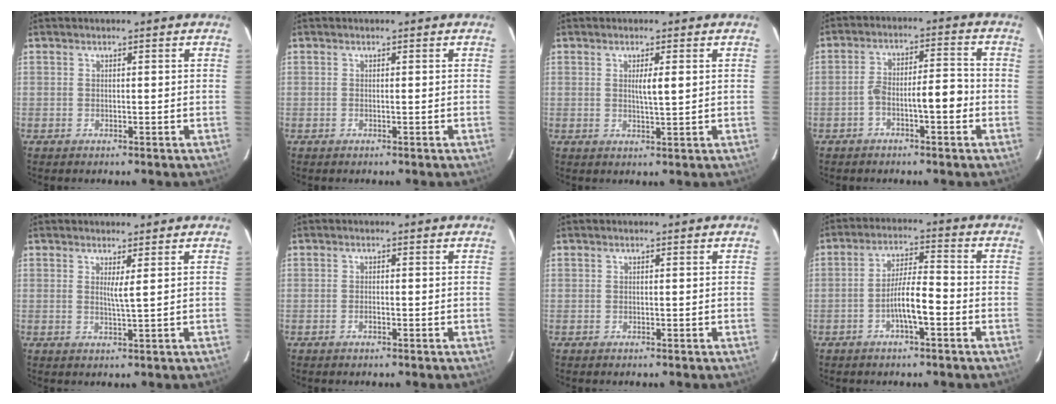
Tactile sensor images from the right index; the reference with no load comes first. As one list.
[{"total": 0.0}, {"total": 2.7, "force": [0.6, 0.1, 2.7], "torque": [-0.048, -0.003, 0.009]}, {"total": 6.6, "force": [-2.4, 1.5, 5.9], "torque": [-0.105, 0.031, -0.038]}, {"total": 1.7, "force": [0.7, -0.4, 1.5], "torque": [-0.031, -0.009, 0.013]}, {"total": 0.9, "force": [-0.5, 0.2, 0.7], "torque": [-0.017, 0.000, -0.008]}, {"total": 0.0}, {"total": 6.7, "force": [-2.5, 1.1, 6.1], "torque": [-0.115, 0.013, -0.045]}]